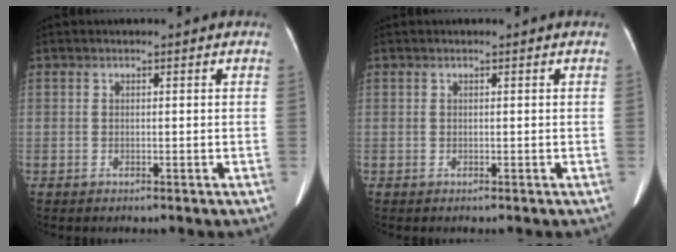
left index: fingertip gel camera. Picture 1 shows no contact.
{"total": 0.0}